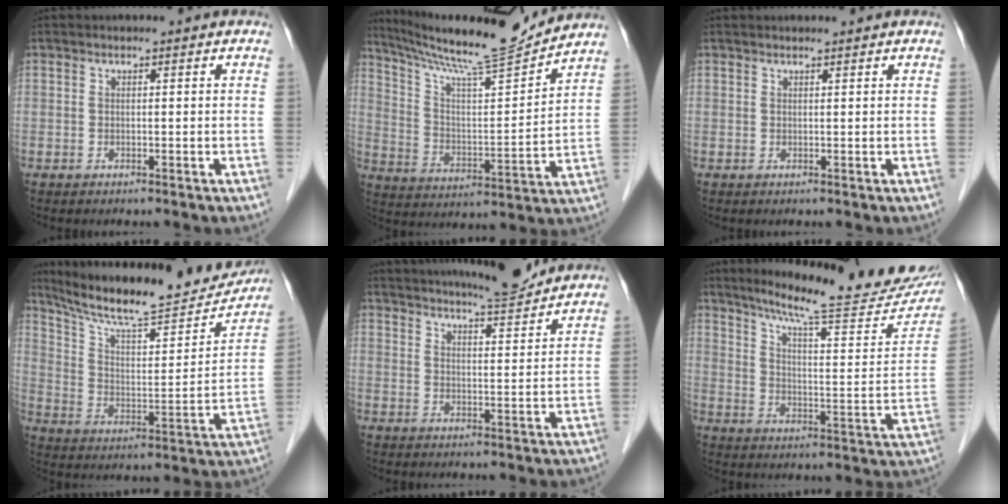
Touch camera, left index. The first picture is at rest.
{"total": 16.8, "force": [15.6, -0.4, 6.3], "torque": [-0.114, -0.017, 0.254]}
{"total": 1.4, "force": [1.3, 0.0, 0.4], "torque": [-0.004, 0.013, 0.023]}
{"total": 22.0, "force": [19.8, 3.1, 9.1], "torque": [-0.148, -0.015, 0.296]}
{"total": 10.9, "force": [10.2, 0.3, 3.8], "torque": [-0.061, -0.003, 0.144]}
{"total": 25.2, "force": [21.6, 2.5, 12.9], "torque": [-0.186, -0.053, 0.280]}